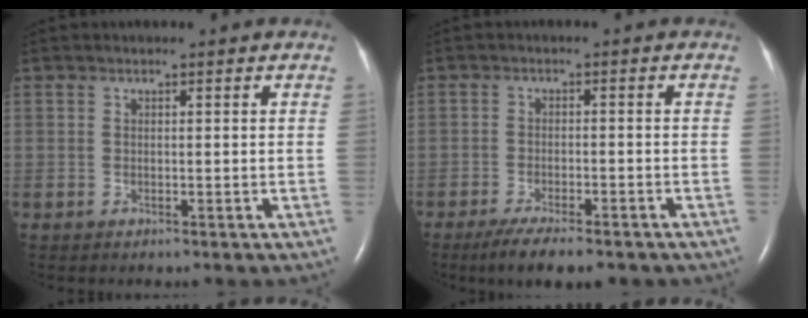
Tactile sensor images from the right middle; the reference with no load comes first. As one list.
[{"total": 8.6, "force": [-6.7, 1.9, 5.2], "torque": [-0.078, -0.015, -0.096]}]